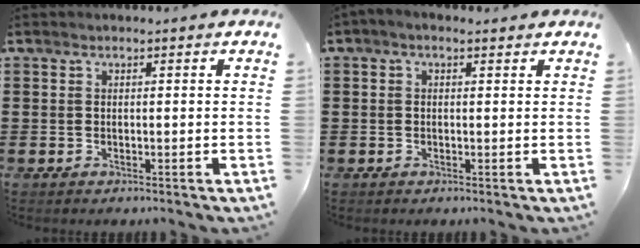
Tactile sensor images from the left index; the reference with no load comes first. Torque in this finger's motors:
{"motor_torque": [0.34, -0.50, 0.19, 0.02]}